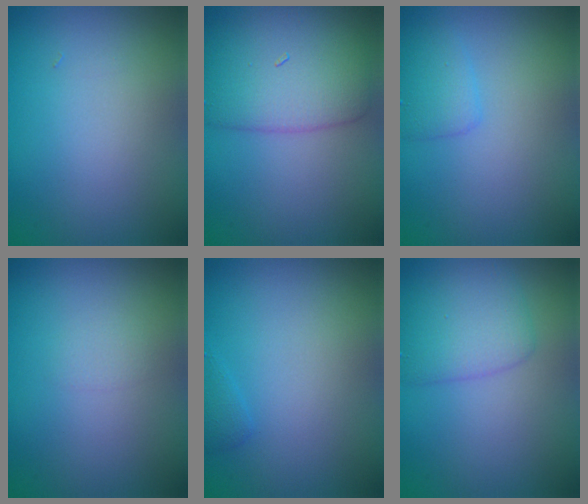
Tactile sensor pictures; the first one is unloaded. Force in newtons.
{"total": 5.6, "press": 5.6, "slide": 0.1}
{"total": 1.7, "press": 1.7, "slide": 0.1}
{"total": 0.6, "press": 0.6, "slide": 0.1}
{"total": 0.8, "press": 0.8, "slide": 0.1}
{"total": 3.2, "press": 3.1, "slide": 0.1}